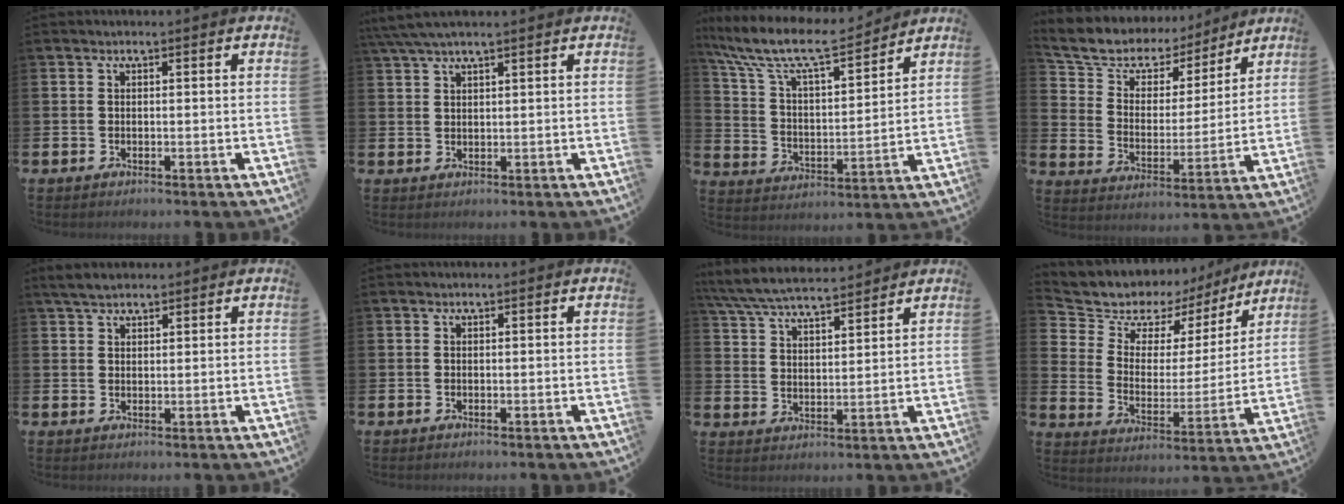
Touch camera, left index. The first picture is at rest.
{"total": 3.8, "force": [3.1, 0.5, 2.2], "torque": [-0.057, 0.000, 0.059]}
{"total": 11.3, "force": [9.7, 2.8, 5.1], "torque": [-0.145, -0.054, 0.168]}
{"total": 9.1, "force": [7.9, 4.2, 1.7], "torque": [-0.080, -0.052, 0.141]}
{"total": 3.4, "force": [3.0, 1.1, 1.2], "torque": [-0.022, -0.004, 0.054]}
{"total": 0.0}
{"total": 7.0, "force": [6.7, 0.9, 1.7], "torque": [-0.063, -0.031, 0.122]}
{"total": 7.9, "force": [6.8, 3.8, 1.1], "torque": [-0.070, -0.055, 0.118]}